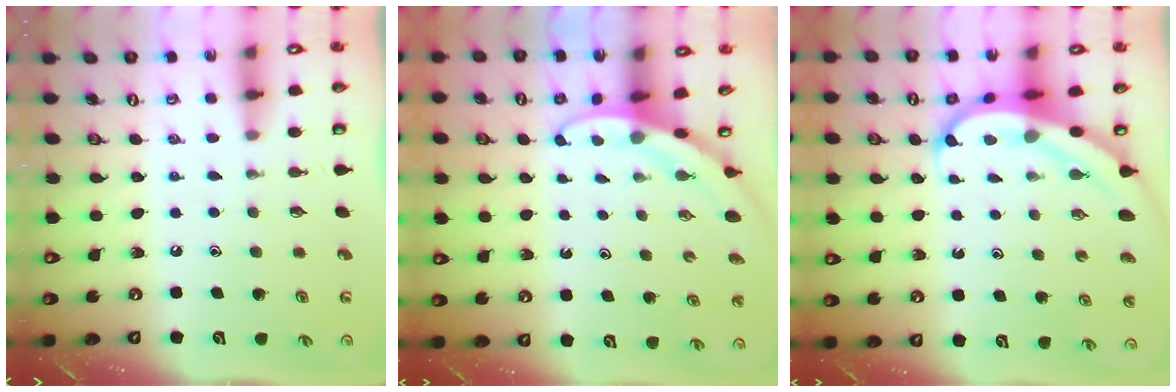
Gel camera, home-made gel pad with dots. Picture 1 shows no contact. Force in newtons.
{"total": 2.8, "press": 2.8, "slide": 0.1}
{"total": 7.0, "press": 6.9, "slide": 1.3}